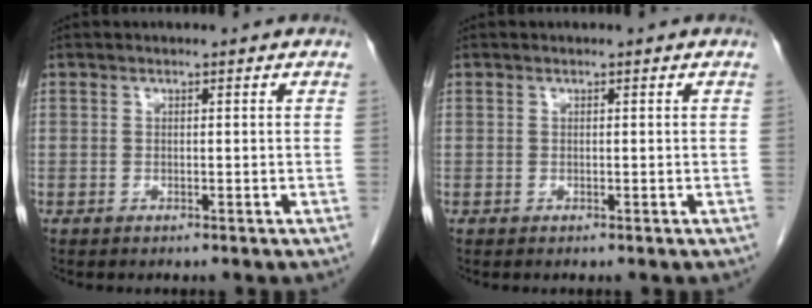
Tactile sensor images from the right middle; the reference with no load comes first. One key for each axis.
{"total": 0.0}